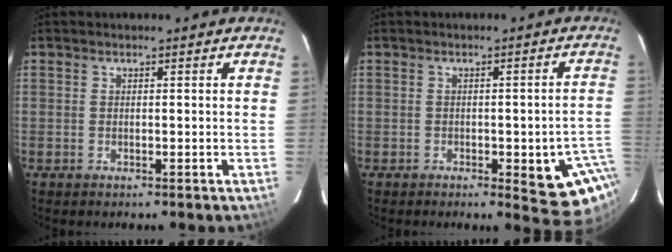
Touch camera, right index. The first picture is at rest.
{"total": 11.0, "force": [-4.8, 3.8, 9.1], "torque": [-0.088, -0.008, -0.052]}